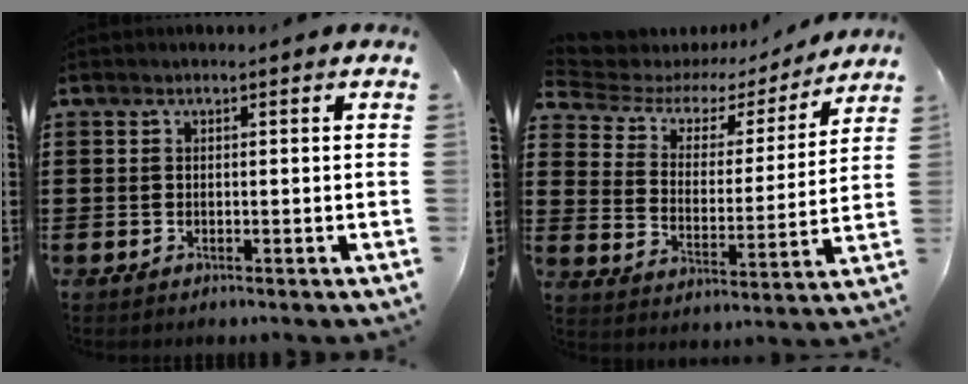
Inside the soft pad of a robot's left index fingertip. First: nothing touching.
{"total": 4.9, "force": [3.8, 2.6, 1.7], "torque": [-0.061, -0.020, 0.059]}